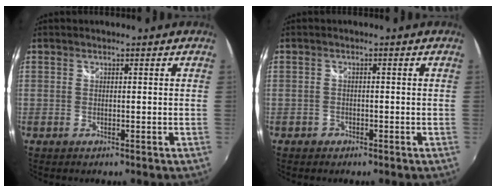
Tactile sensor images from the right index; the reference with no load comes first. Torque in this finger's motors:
{"motor_torque": [0.00, 0.00, 0.05, -0.01]}